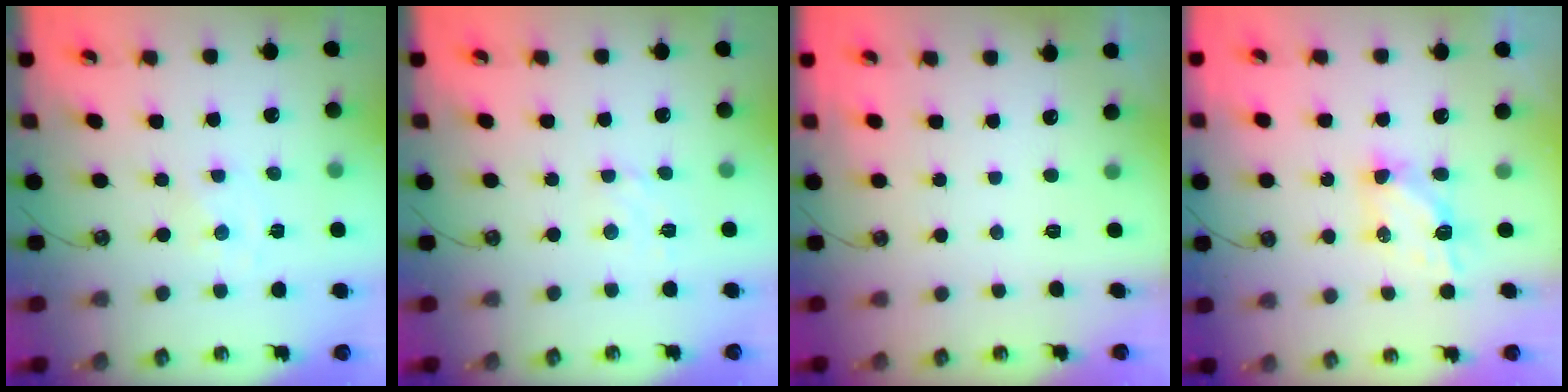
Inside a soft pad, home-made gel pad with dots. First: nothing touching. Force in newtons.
{"total": 2.9, "press": 2.9, "slide": 0.7}
{"total": 0.0}
{"total": 5.8, "press": 5.8, "slide": 0.4}